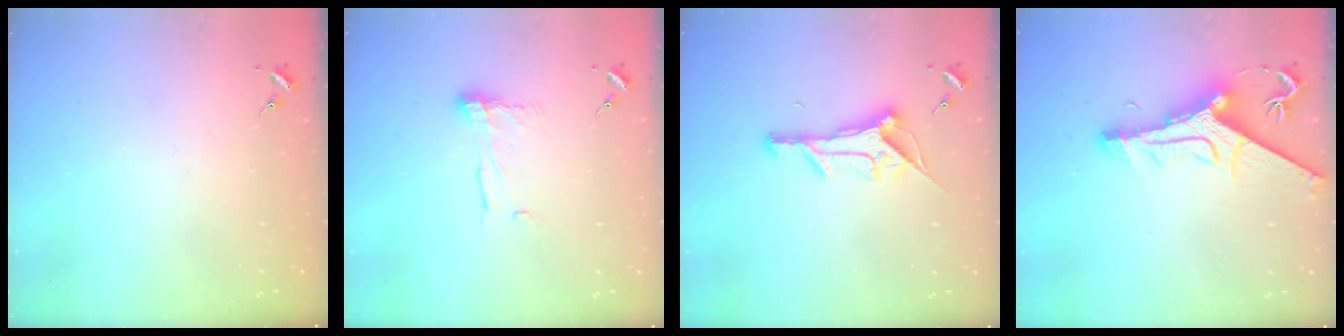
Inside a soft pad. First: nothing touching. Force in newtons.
{"total": 8.4, "press": 8.4, "slide": 0.7}
{"total": 12.8, "press": 12.8, "slide": 0.3}
{"total": 13.8, "press": 13.7, "slide": 1.5}